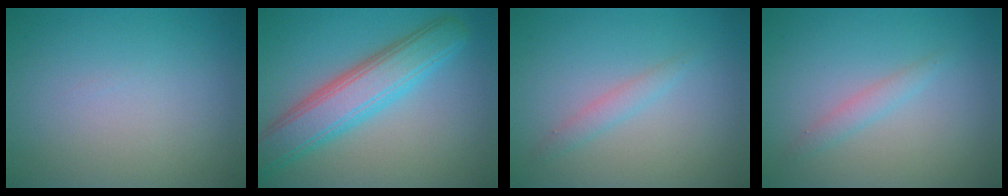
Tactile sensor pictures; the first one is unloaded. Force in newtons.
{"total": 6.4, "press": 6.4, "slide": 0.4}
{"total": 1.4, "press": 1.4, "slide": 0.1}
{"total": 1.4, "press": 1.4, "slide": 0.1}